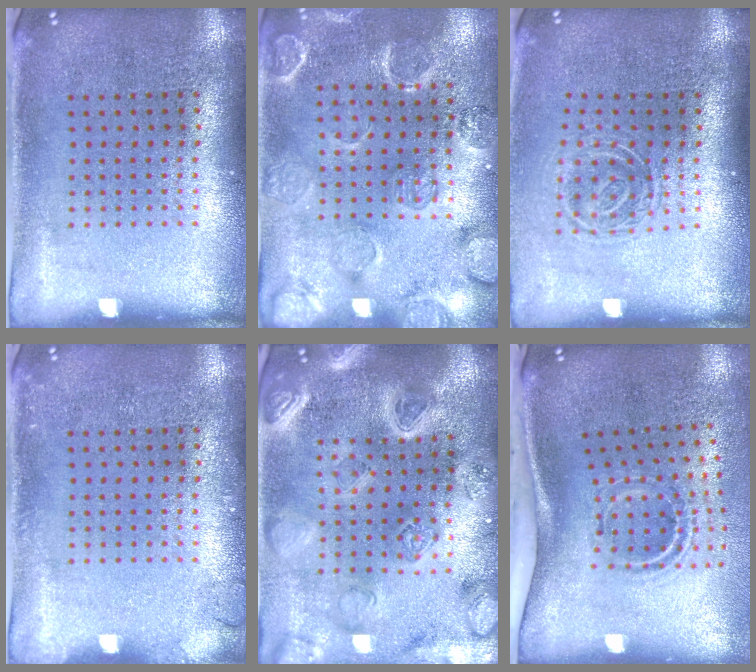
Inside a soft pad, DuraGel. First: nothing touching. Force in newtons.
{"total": 2.4, "press": 2.2, "slide": 0.8}
{"total": 1.7, "press": 1.2, "slide": 1.2}
{"total": 1.0, "press": 1.0, "slide": 0.1}
{"total": 4.3, "press": 3.8, "slide": 2.0}
{"total": 2.2, "press": 1.2, "slide": 1.8}